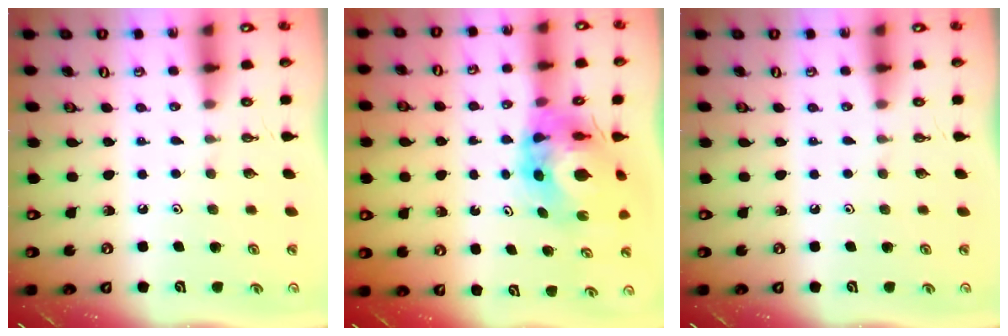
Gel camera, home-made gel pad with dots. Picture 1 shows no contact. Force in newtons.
{"total": 9.2, "press": 9.1, "slide": 1.1}
{"total": 0.0}